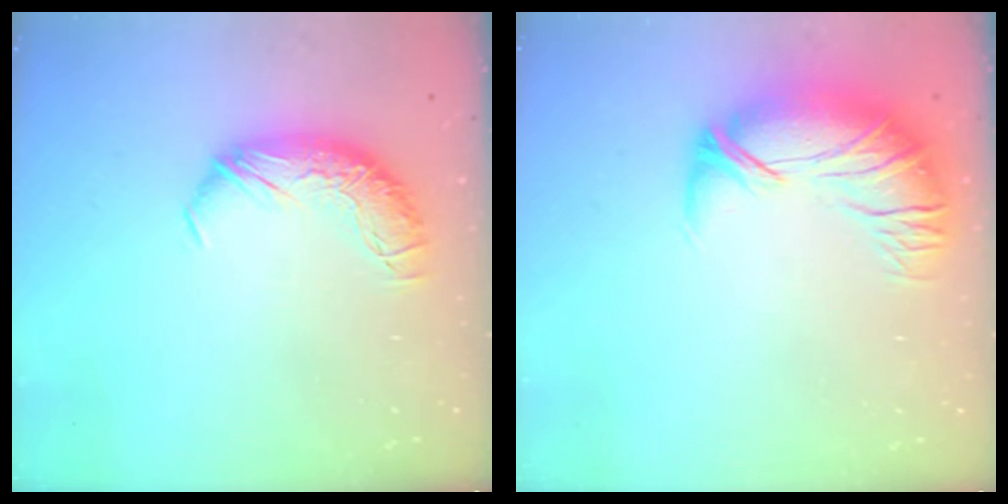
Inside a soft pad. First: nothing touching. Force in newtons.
{"total": 2.9, "press": 0.6, "slide": 2.9}